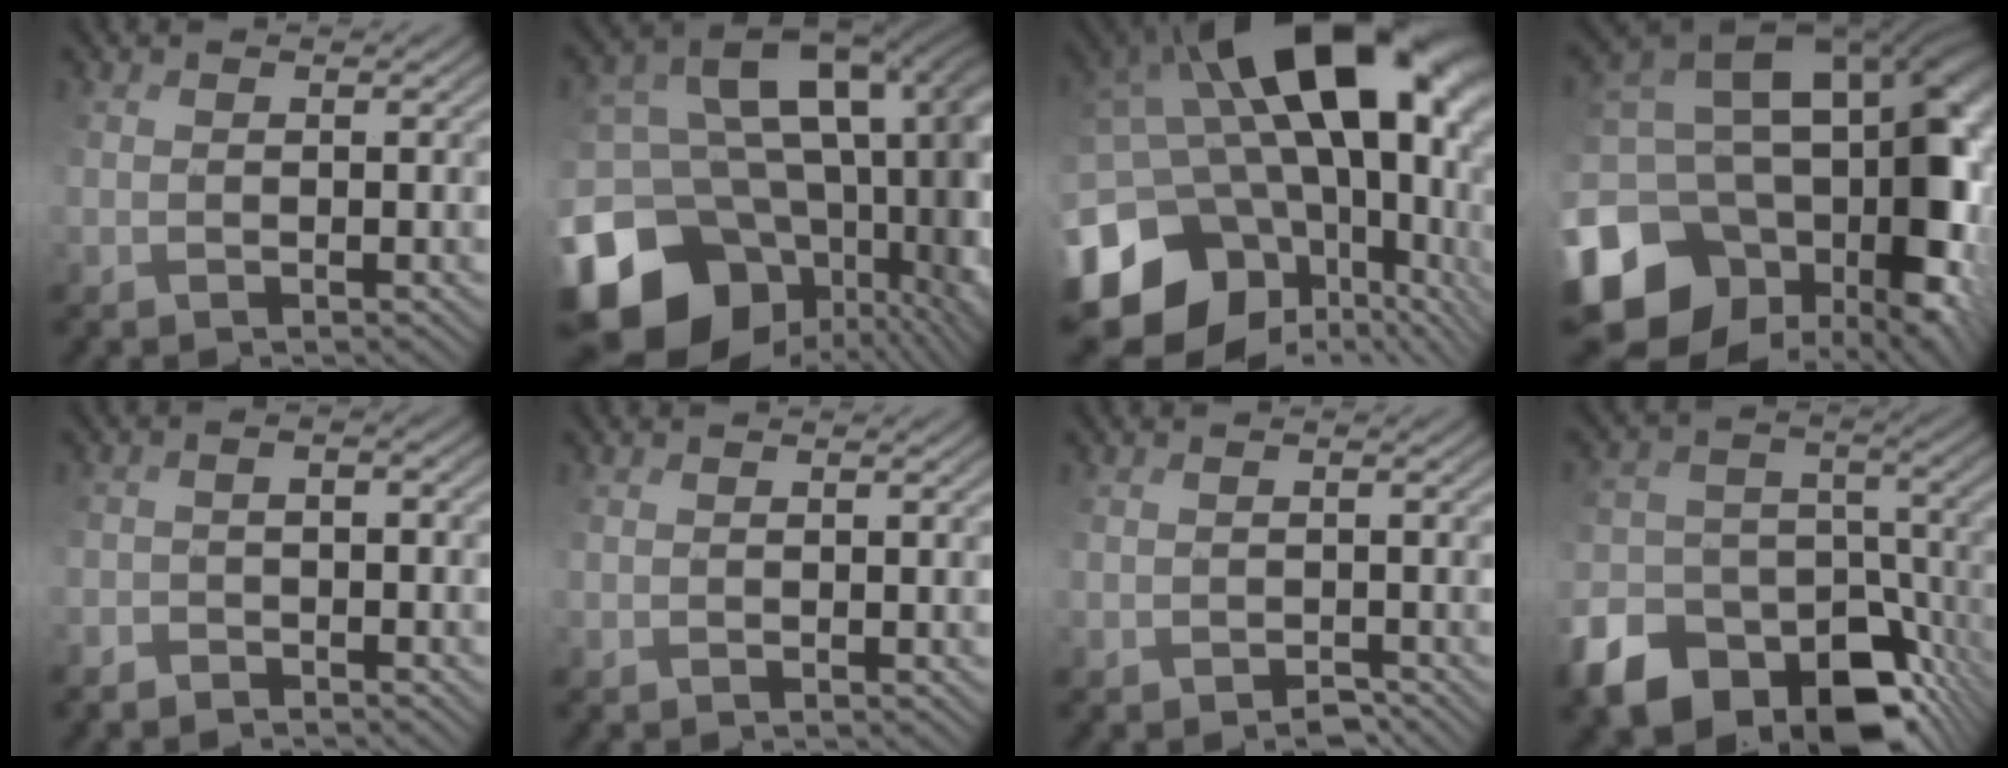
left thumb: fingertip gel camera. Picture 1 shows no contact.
{"total": 20.0, "force": [-2.3, 14.9, 13.2], "torque": [-0.253, -0.048, 0.004]}
{"total": 20.8, "force": [-1.7, 14.4, 15.0], "torque": [-0.266, -0.041, -0.003]}
{"total": 19.8, "force": [-3.1, 15.1, 12.4], "torque": [-0.249, -0.023, -0.020]}
{"total": 3.0, "force": [-2.7, 0.6, 1.0], "torque": [-0.014, 0.001, -0.057]}
{"total": 0.0}
{"total": 2.2, "force": [-1.8, 1.0, 0.7], "torque": [-0.008, -0.003, -0.033]}
{"total": 16.0, "force": [-10.3, 9.7, 7.4], "torque": [-0.180, -0.037, -0.155]}